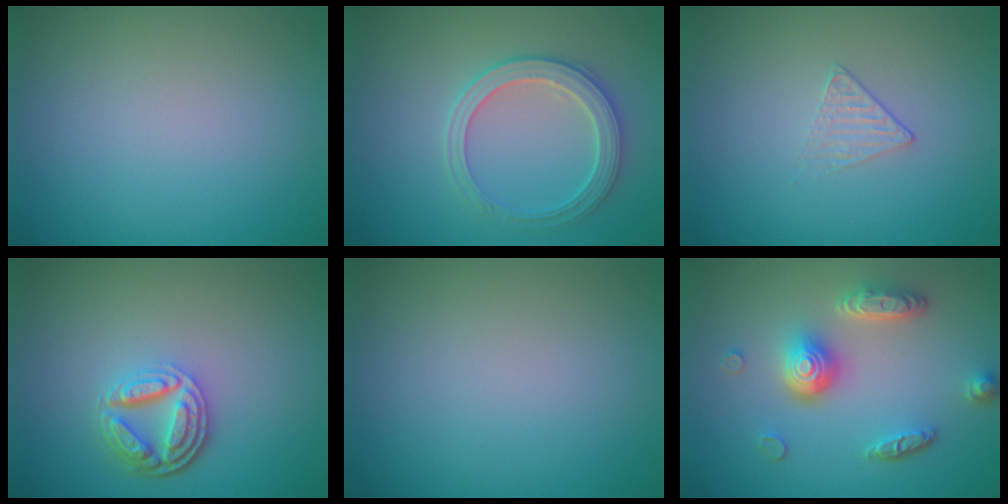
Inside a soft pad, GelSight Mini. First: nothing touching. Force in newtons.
{"total": 3.4, "press": 3.2, "slide": 1.0}
{"total": 1.1, "press": 0.5, "slide": 1.0}
{"total": 4.4, "press": 3.4, "slide": 2.8}
{"total": 0.0}
{"total": 5.0, "press": 3.7, "slide": 3.3}